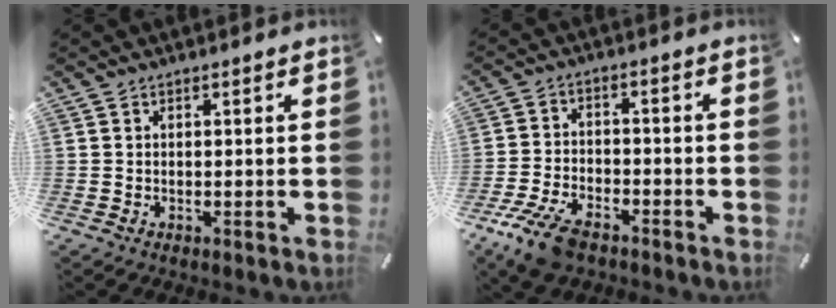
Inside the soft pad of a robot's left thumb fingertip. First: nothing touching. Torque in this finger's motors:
{"motor_torque": [0.30, 2.25, 0.21, 0.12, 0.11]}